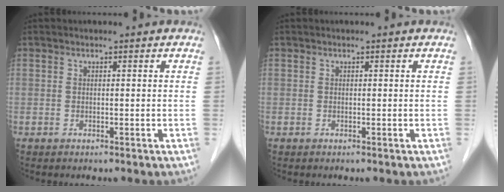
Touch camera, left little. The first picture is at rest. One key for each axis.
{"total": 0.0}